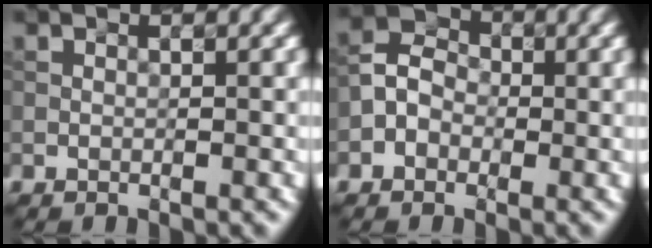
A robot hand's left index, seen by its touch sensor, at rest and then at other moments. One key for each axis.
{"total": 2.8, "fx": -0.7, "fy": 2.4, "fz": 1.4, "tx": -0.025, "ty": 0.014, "tz": -0.025}